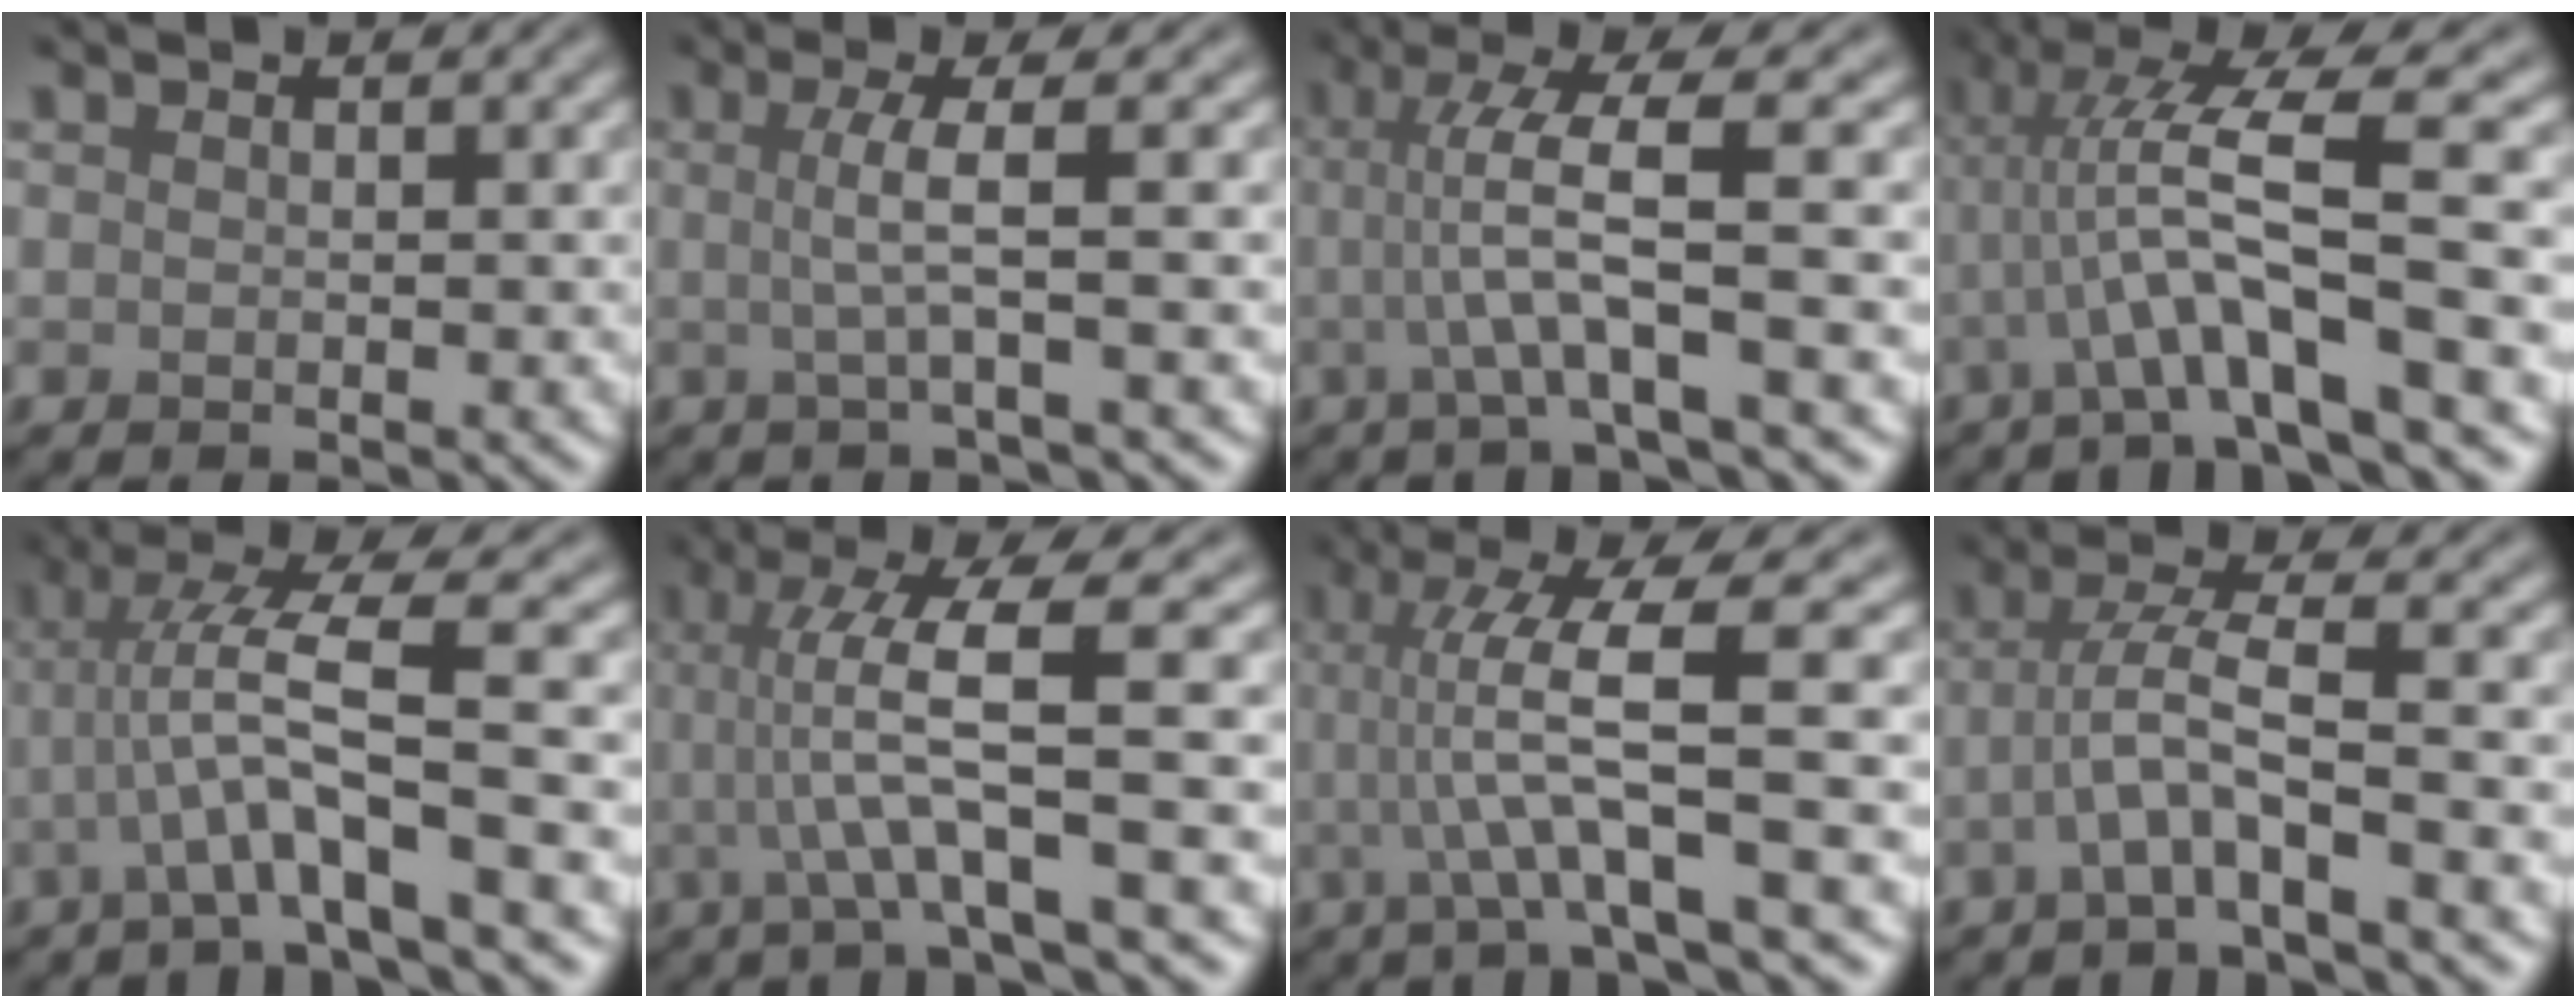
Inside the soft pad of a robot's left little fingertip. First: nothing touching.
{"total": 3.3, "force": [0.1, 0.6, 3.3], "torque": [-0.059, 0.000, -0.006]}
{"total": 5.6, "force": [0.0, 0.6, 5.6], "torque": [-0.104, 0.007, -0.002]}
{"total": 8.1, "force": [-0.7, 1.3, 8.0], "torque": [-0.135, 0.015, -0.018]}
{"total": 5.9, "force": [-1.3, 0.4, 5.7], "torque": [-0.112, 0.017, -0.028]}
{"total": 7.3, "force": [0.2, 1.1, 7.3], "torque": [-0.124, 0.005, 0.001]}
{"total": 7.7, "force": [0.2, 1.1, 7.6], "torque": [-0.127, 0.004, 0.002]}
{"total": 4.4, "force": [-1.5, 0.5, 4.1], "torque": [-0.079, 0.009, -0.035]}